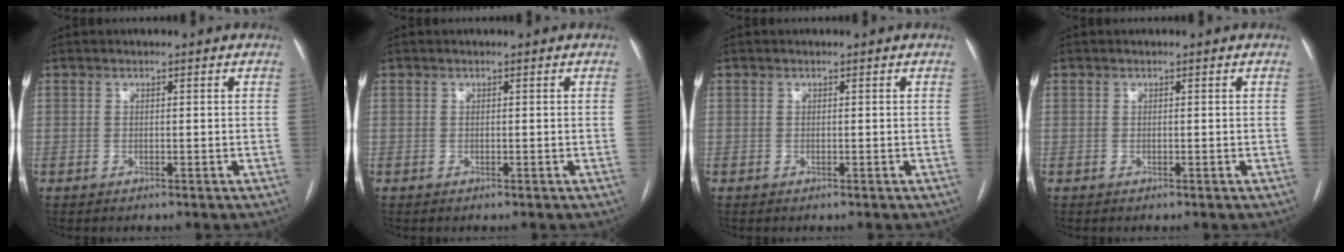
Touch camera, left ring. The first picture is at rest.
{"total": 0.0}
{"total": 0.0}
{"total": 0.0}